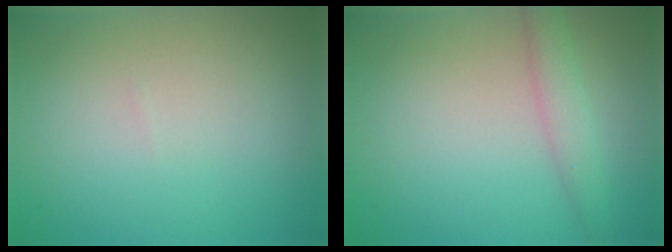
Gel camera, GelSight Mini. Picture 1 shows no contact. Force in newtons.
{"total": 2.2, "press": 2.2, "slide": 0.1}